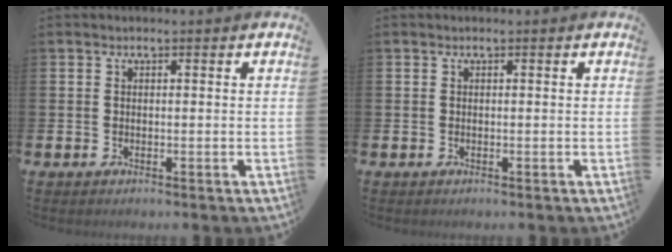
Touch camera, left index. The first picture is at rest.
{"total": 0.0}